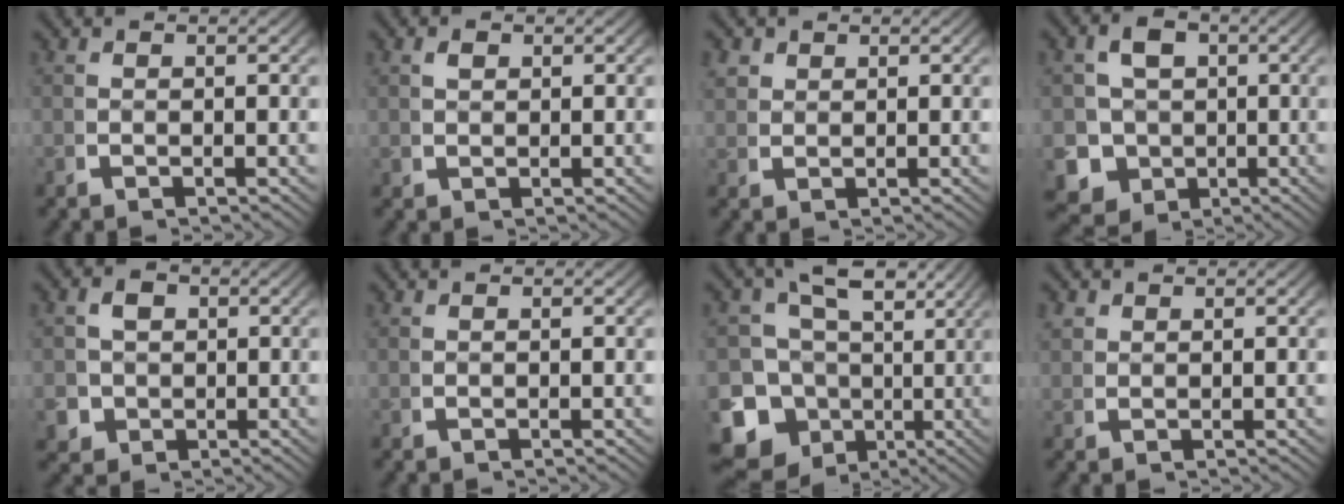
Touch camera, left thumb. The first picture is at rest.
{"total": 1.3, "force": [0.8, 0.9, 0.6], "torque": [-0.015, -0.003, 0.022]}
{"total": 2.1, "force": [1.5, 1.4, 0.8], "torque": [-0.021, -0.002, 0.035]}
{"total": 13.0, "force": [-3.2, 11.6, 5.1], "torque": [-0.116, -0.051, -0.046]}
{"total": 5.9, "force": [-0.7, 5.3, 2.5], "torque": [-0.056, -0.018, -0.002]}
{"total": 0.0}
{"total": 14.2, "force": [-1.3, 12.4, 6.8], "torque": [-0.152, -0.055, -0.015]}
{"total": 1.6, "force": [1.2, 1.0, 0.5], "torque": [-0.016, -0.003, 0.029]}